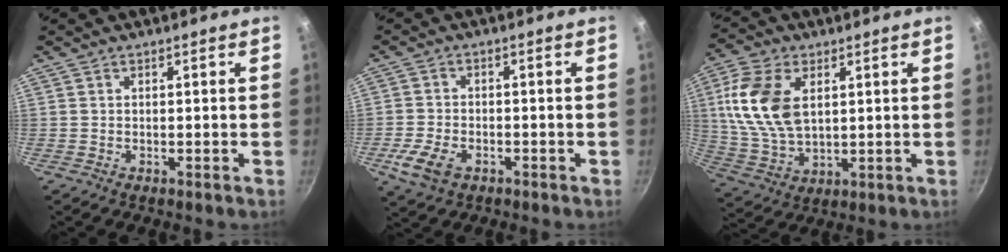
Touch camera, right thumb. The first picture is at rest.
{"total": 6.8, "force": [-2.9, 4.2, 4.4], "torque": [-0.091, 0.010, -0.054]}
{"total": 14.6, "force": [3.7, 8.8, 11.0], "torque": [-0.208, -0.010, 0.078]}